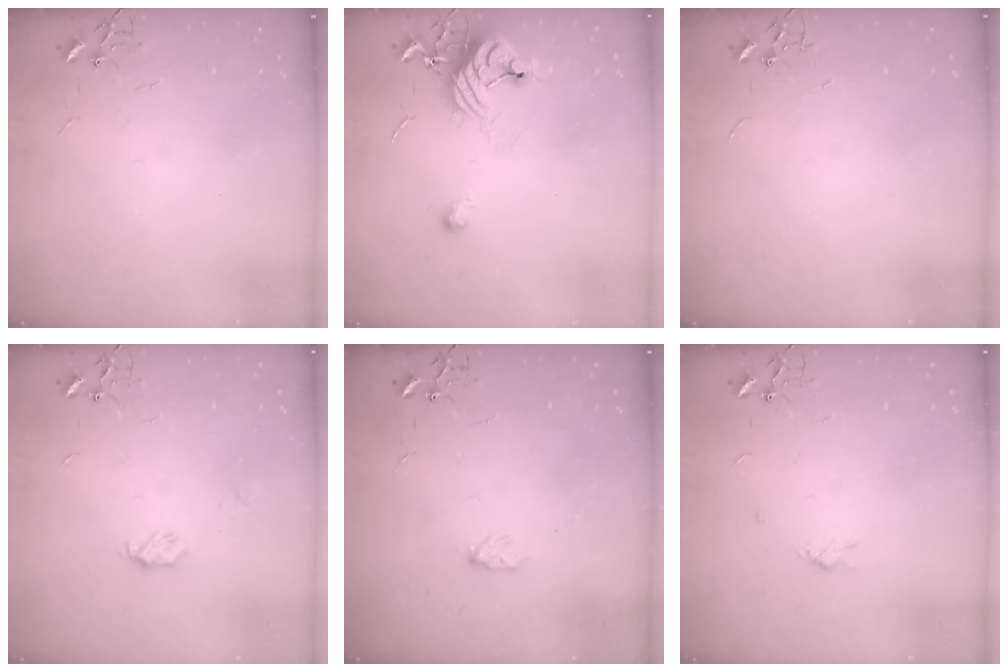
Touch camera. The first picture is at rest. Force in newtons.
{"total": 12.5, "press": 12.4, "slide": 1.0}
{"total": 0.0}
{"total": 4.8, "press": 4.8, "slide": 0.4}
{"total": 3.8, "press": 3.8, "slide": 0.6}
{"total": 2.9, "press": 2.9, "slide": 0.5}